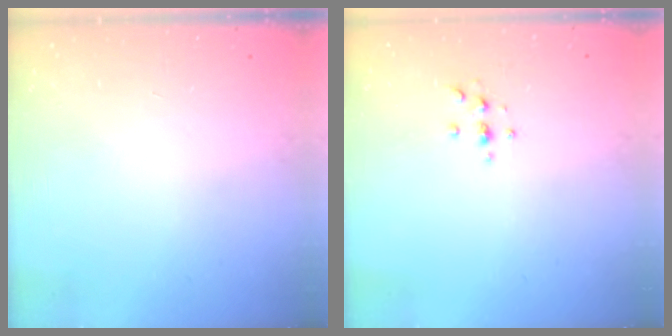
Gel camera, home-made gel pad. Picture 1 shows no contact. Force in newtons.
{"total": 2.2, "press": 2.1, "slide": 0.2}